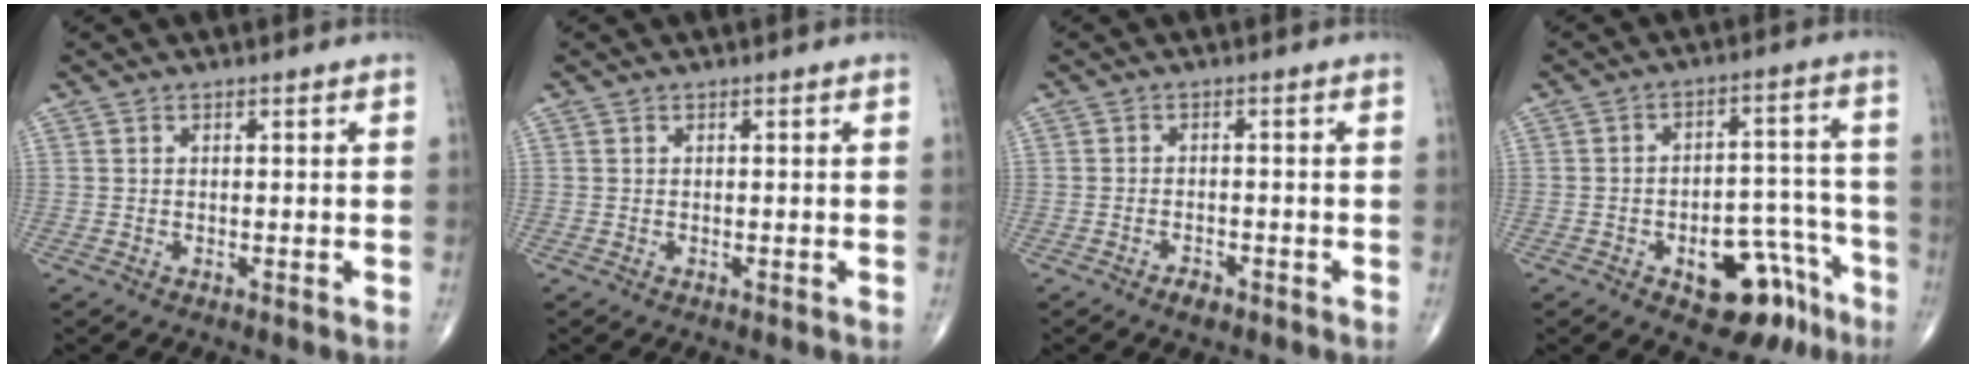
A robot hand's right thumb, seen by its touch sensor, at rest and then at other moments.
{"total": 0.0}
{"total": 2.2, "force": [-1.5, 1.1, 1.1], "torque": [-0.016, 0.008, -0.024]}
{"total": 13.6, "force": [-7.4, 7.3, 8.8], "torque": [-0.070, 0.071, -0.094]}